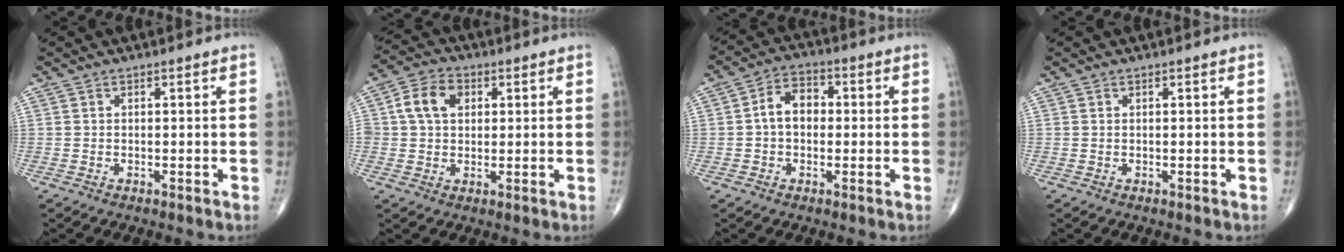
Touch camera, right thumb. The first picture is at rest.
{"total": 7.6, "force": [1.8, 5.6, 4.8], "torque": [-0.073, 0.011, 0.025]}
{"total": 6.8, "force": [0.1, 4.8, 4.7], "torque": [-0.064, 0.022, -0.009]}
{"total": 0.0}